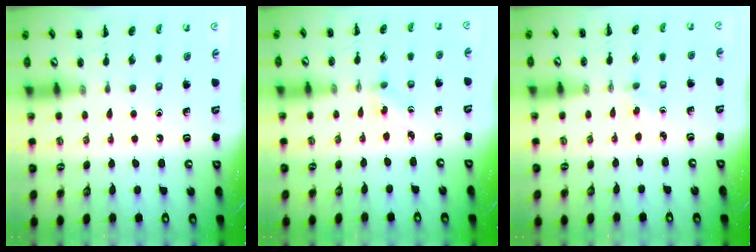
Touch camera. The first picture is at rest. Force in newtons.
{"total": 1.2, "press": 1.1, "slide": 0.5}
{"total": 1.3, "press": 1.1, "slide": 0.7}